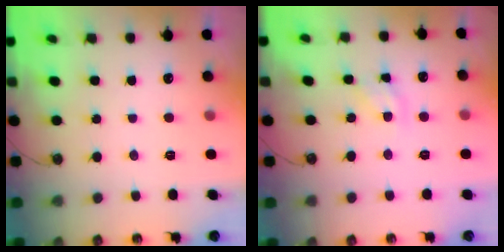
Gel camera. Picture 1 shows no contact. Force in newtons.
{"total": 8.2, "press": 8.2, "slide": 0.5}